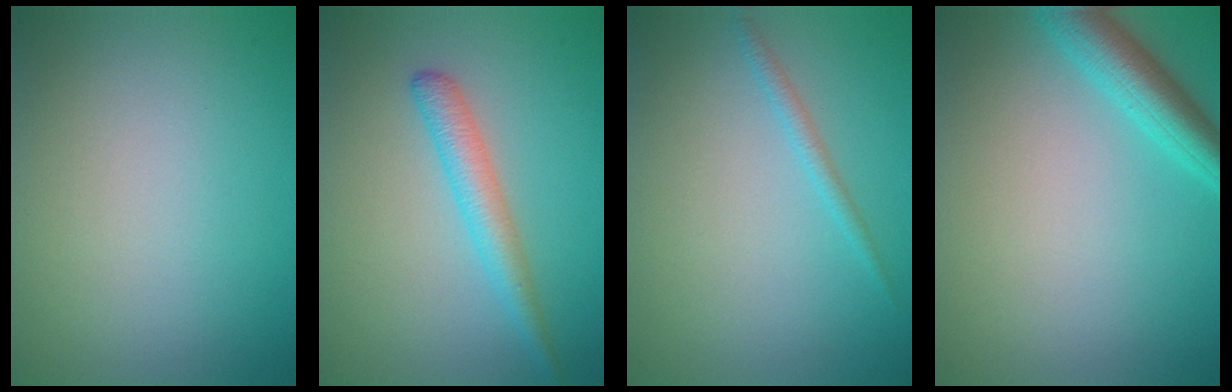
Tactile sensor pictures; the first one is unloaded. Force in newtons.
{"total": 2.8, "press": 2.8, "slide": 0.0}
{"total": 1.1, "press": 1.1, "slide": 0.1}
{"total": 4.0, "press": 4.0, "slide": 0.1}